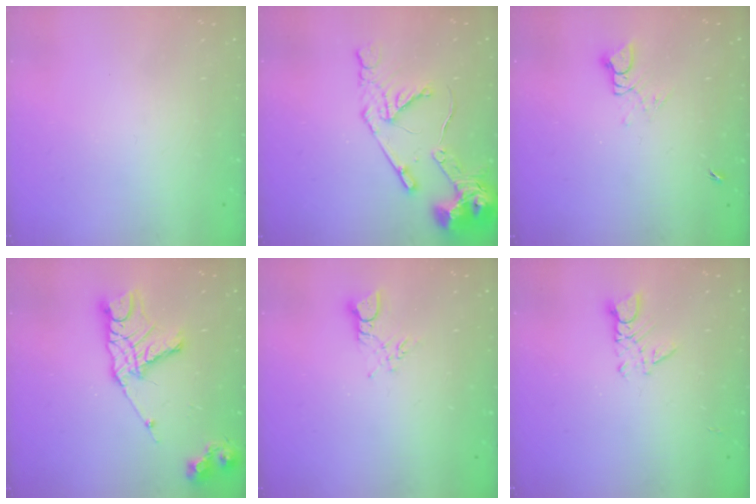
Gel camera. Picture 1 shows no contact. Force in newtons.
{"total": 16.5, "press": 16.4, "slide": 1.9}
{"total": 3.6, "press": 3.6, "slide": 0.3}
{"total": 16.2, "press": 16.2, "slide": 1.3}
{"total": 2.6, "press": 2.6, "slide": 0.4}
{"total": 3.3, "press": 3.3, "slide": 0.3}